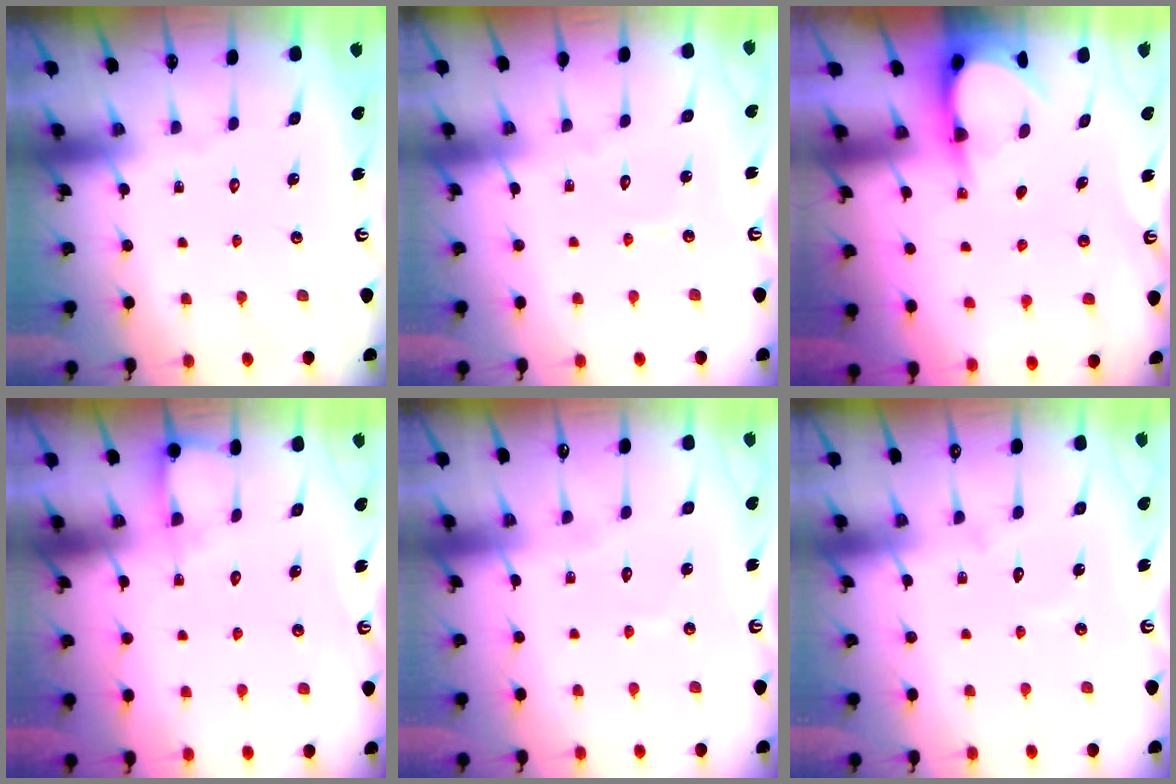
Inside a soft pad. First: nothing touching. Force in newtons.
{"total": 3.4, "press": 3.4, "slide": 0.3}
{"total": 3.8, "press": 3.8, "slide": 0.5}
{"total": 3.8, "press": 3.8, "slide": 0.4}
{"total": 3.5, "press": 3.5, "slide": 0.1}
{"total": 5.1, "press": 5.1, "slide": 0.5}